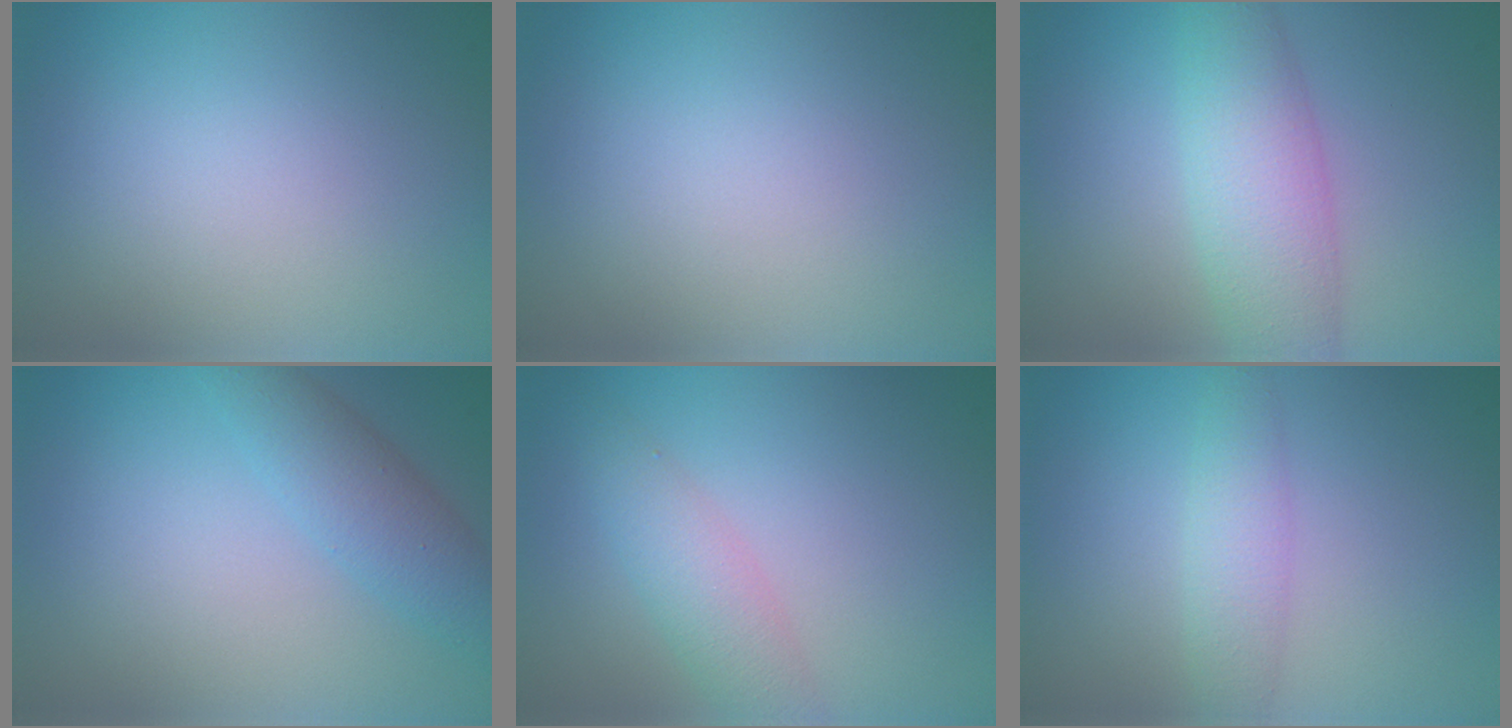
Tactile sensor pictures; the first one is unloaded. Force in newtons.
{"total": 0.0}
{"total": 5.3, "press": 5.3, "slide": 0.2}
{"total": 3.3, "press": 3.3, "slide": 0.1}
{"total": 3.0, "press": 3.0, "slide": 0.1}
{"total": 2.4, "press": 2.4, "slide": 0.1}